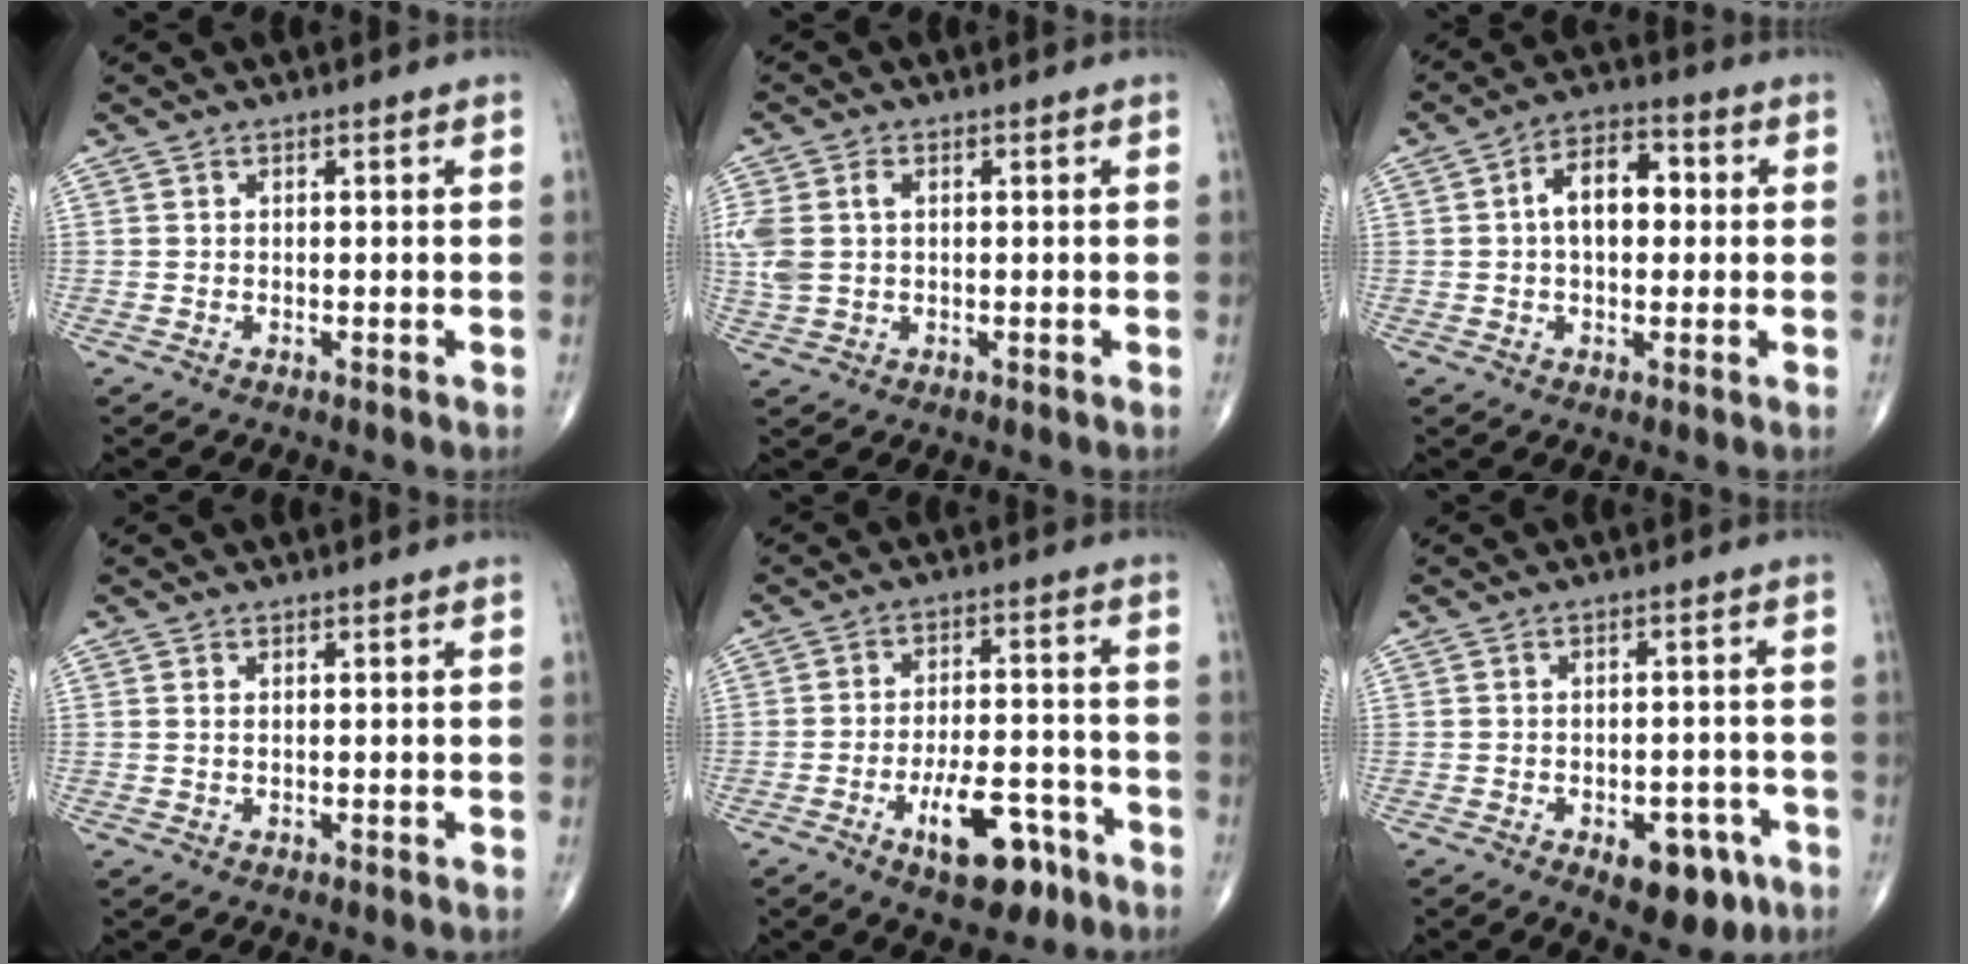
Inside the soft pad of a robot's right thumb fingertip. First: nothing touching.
{"total": 6.7, "force": [1.0, 4.5, 4.9], "torque": [-0.133, 0.017, 0.028]}
{"total": 9.1, "force": [0.8, 5.5, 7.2], "torque": [-0.102, 0.024, 0.006]}
{"total": 0.6, "force": [0.2, 0.3, 0.5], "torque": [-0.013, 0.002, 0.005]}
{"total": 11.1, "force": [-6.0, 4.9, 8.0], "torque": [-0.109, 0.035, -0.090]}
{"total": 8.6, "force": [-4.3, 4.7, 5.8], "torque": [-0.048, 0.022, -0.048]}